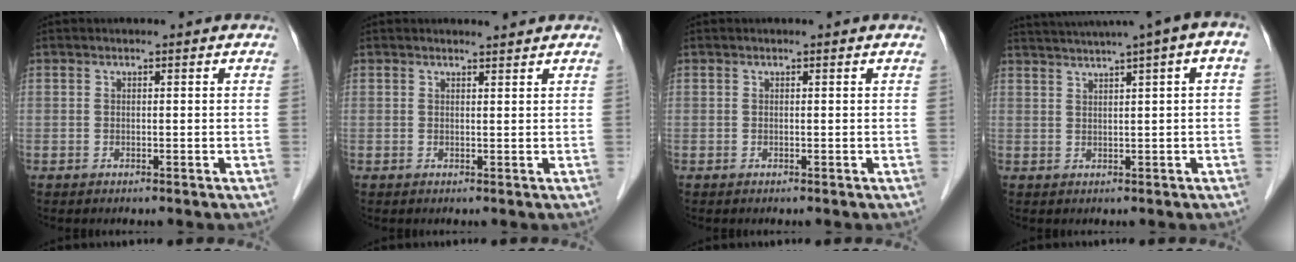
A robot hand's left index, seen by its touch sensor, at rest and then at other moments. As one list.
[{"total": 1.3, "force": [1.2, -0.2, 0.0], "torque": [-0.009, -0.005, 0.020]}, {"total": 0.0}, {"total": 9.7, "force": [5.6, -0.1, 7.9], "torque": [-0.128, 0.045, 0.079]}]